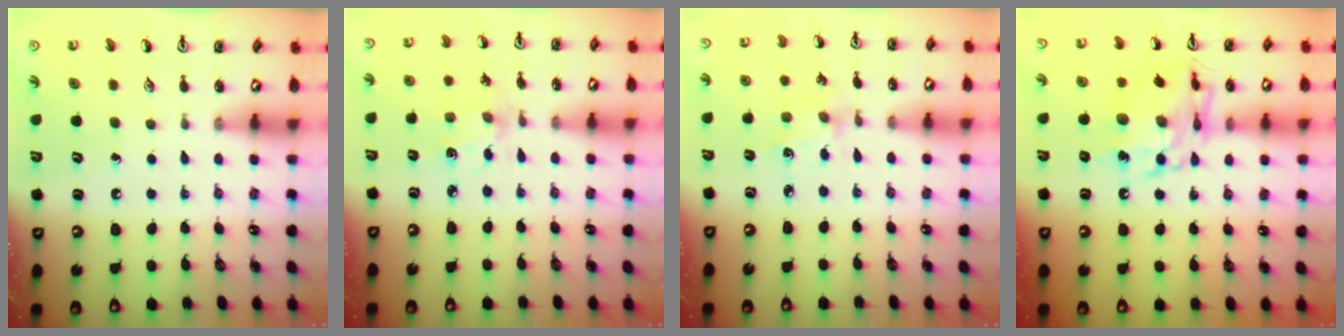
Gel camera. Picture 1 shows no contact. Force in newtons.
{"total": 3.0, "press": 3.0, "slide": 0.2}
{"total": 2.7, "press": 2.7, "slide": 0.4}
{"total": 12.9, "press": 12.9, "slide": 1.0}